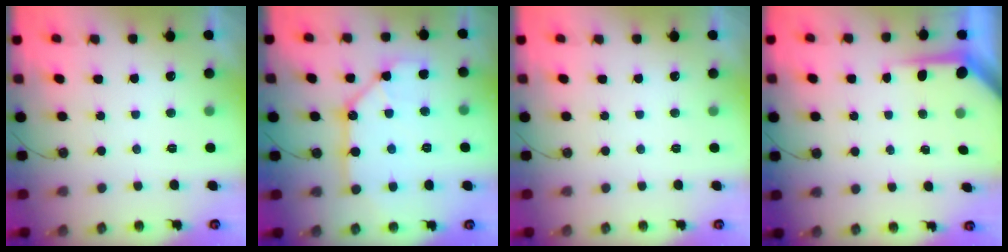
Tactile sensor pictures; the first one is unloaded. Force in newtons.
{"total": 11.6, "press": 11.5, "slide": 1.5}
{"total": 0.0}
{"total": 4.8, "press": 4.8, "slide": 0.3}